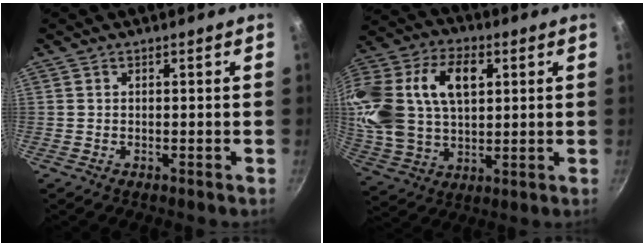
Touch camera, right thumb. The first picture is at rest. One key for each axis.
{"total": 25.2, "fx": 6.8, "fy": 16.5, "fz": 17.9, "tx": -0.382, "ty": 0.020, "tz": 0.123}